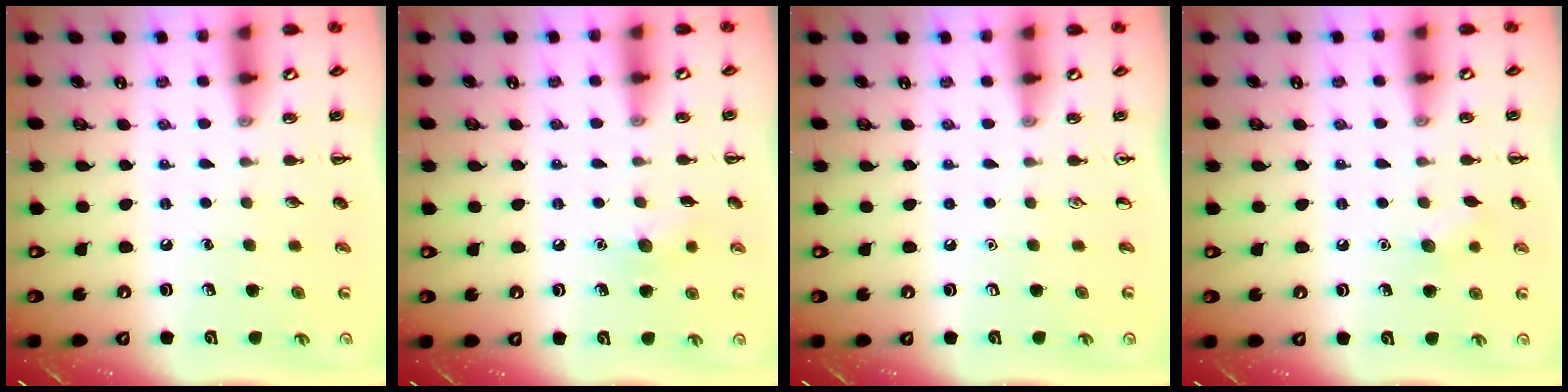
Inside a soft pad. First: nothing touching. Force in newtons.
{"total": 6.7, "press": 6.4, "slide": 1.8}
{"total": 0.0}
{"total": 6.0, "press": 5.8, "slide": 1.6}